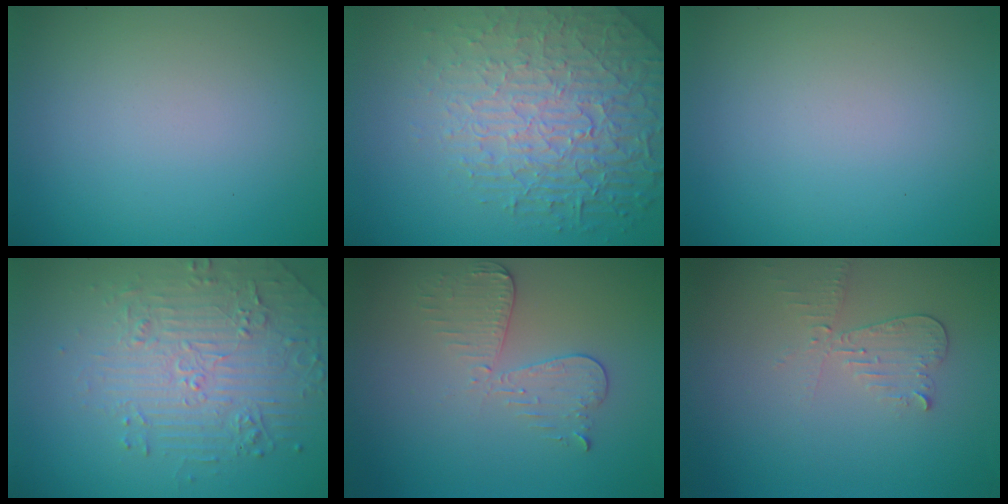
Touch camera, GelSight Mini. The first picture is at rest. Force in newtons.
{"total": 6.5, "press": 5.3, "slide": 3.8}
{"total": 0.0}
{"total": 4.9, "press": 3.9, "slide": 3.0}
{"total": 2.9, "press": 2.7, "slide": 1.2}
{"total": 2.1, "press": 2.1, "slide": 0.1}